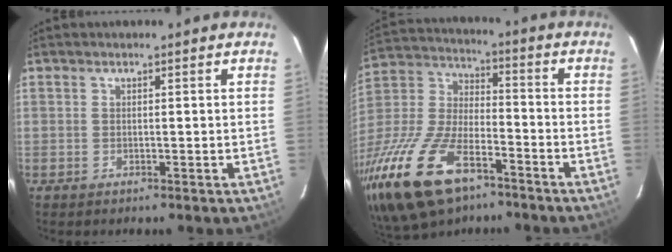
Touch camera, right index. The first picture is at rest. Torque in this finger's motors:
{"motor_torque": [1.13, -1.02, 0.78, 0.21]}